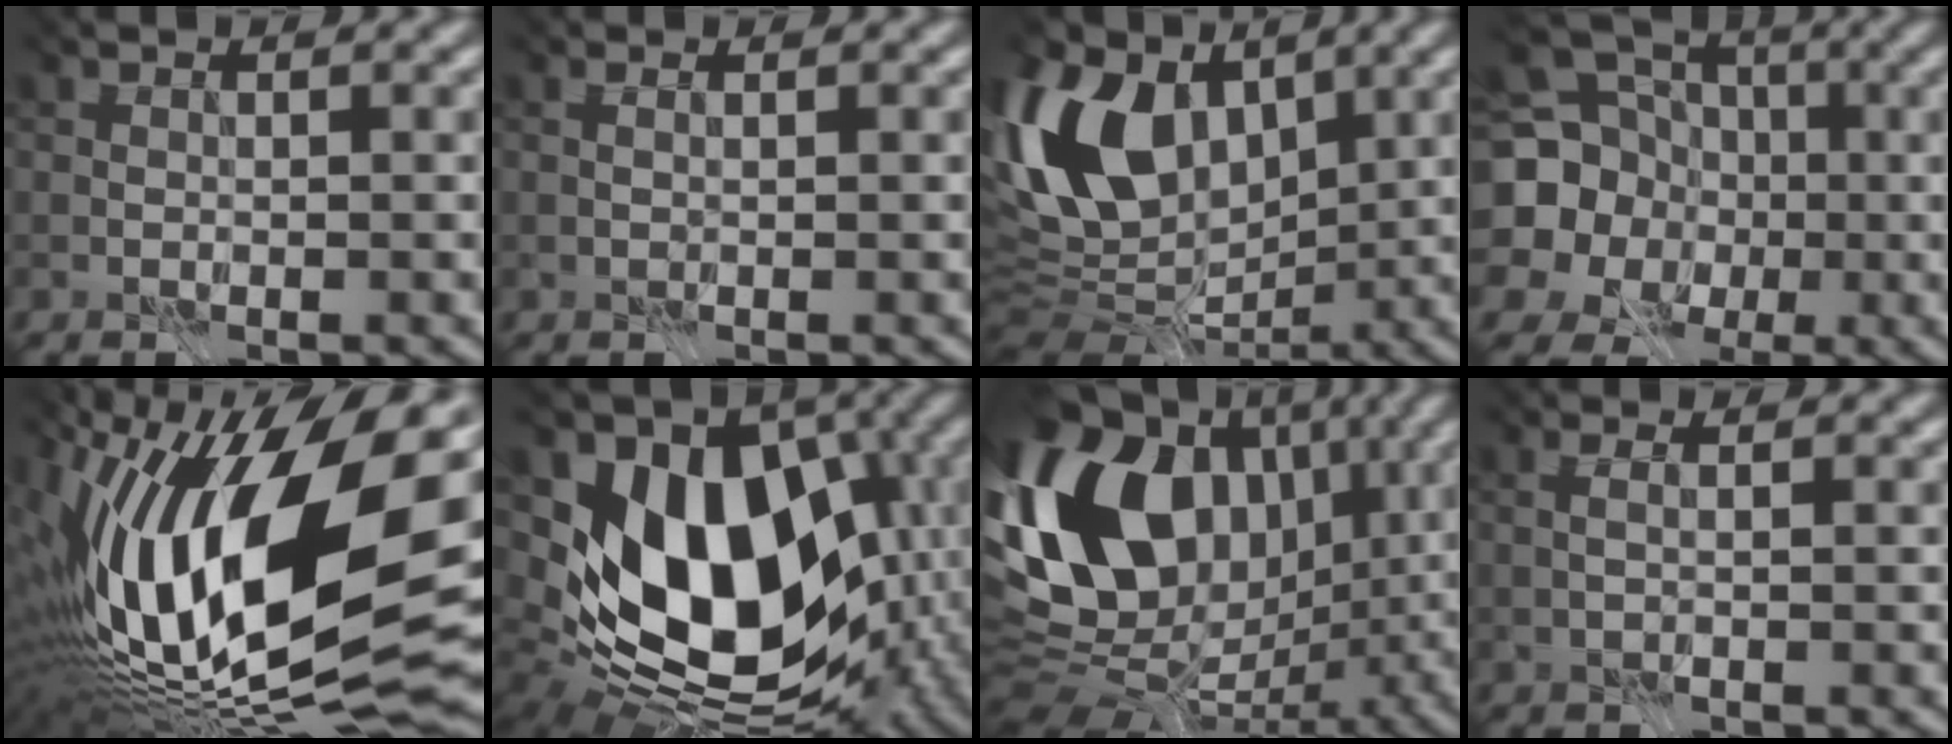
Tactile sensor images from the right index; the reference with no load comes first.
{"total": 2.1, "force": [1.0, 1.2, 1.5], "torque": [-0.014, 0.019, -0.002]}
{"total": 10.6, "force": [1.2, 7.0, 7.9], "torque": [-0.171, 0.010, 0.033]}
{"total": 14.2, "force": [-0.6, 13.5, 4.2], "torque": [-0.151, 0.001, -0.032]}
{"total": 18.5, "force": [-0.9, 7.0, 17.1], "torque": [-0.324, -0.026, -0.009]}
{"total": 12.5, "force": [-2.2, 8.0, 9.4], "torque": [-0.134, -0.016, -0.032]}
{"total": 16.2, "force": [1.1, 11.2, 11.7], "torque": [-0.224, 0.017, 0.038]}
{"total": 2.3, "force": [0.6, 1.1, 1.9], "torque": [-0.008, 0.022, -0.016]}